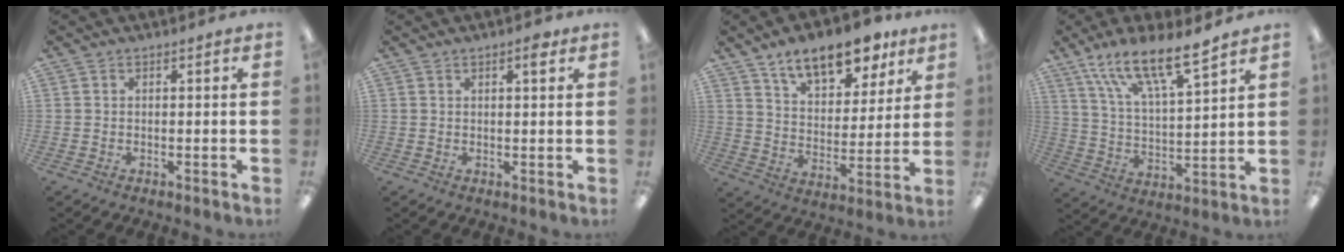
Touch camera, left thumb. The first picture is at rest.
{"total": 2.7, "force": [1.7, 0.8, 2.0], "torque": [-0.027, -0.003, 0.025]}
{"total": 13.9, "force": [10.6, 6.1, 6.7], "torque": [-0.100, -0.054, 0.185]}
{"total": 14.8, "force": [11.6, 3.6, 8.5], "torque": [-0.153, -0.067, 0.201]}